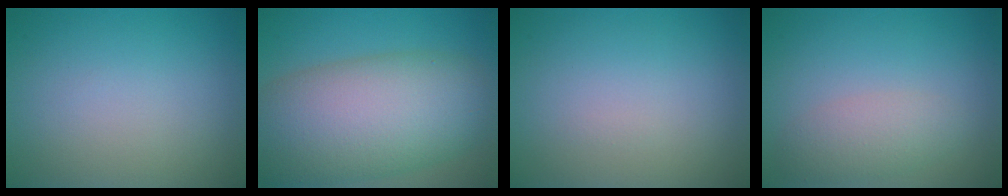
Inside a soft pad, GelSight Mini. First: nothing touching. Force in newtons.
{"total": 12.3, "press": 12.3, "slide": 0.3}
{"total": 0.0}
{"total": 2.7, "press": 2.7, "slide": 0.1}